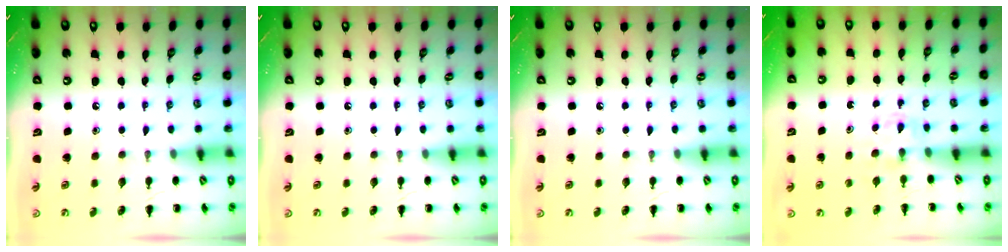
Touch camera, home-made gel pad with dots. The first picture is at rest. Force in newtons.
{"total": 0.0}
{"total": 0.0}
{"total": 2.7, "press": 2.5, "slide": 1.0}